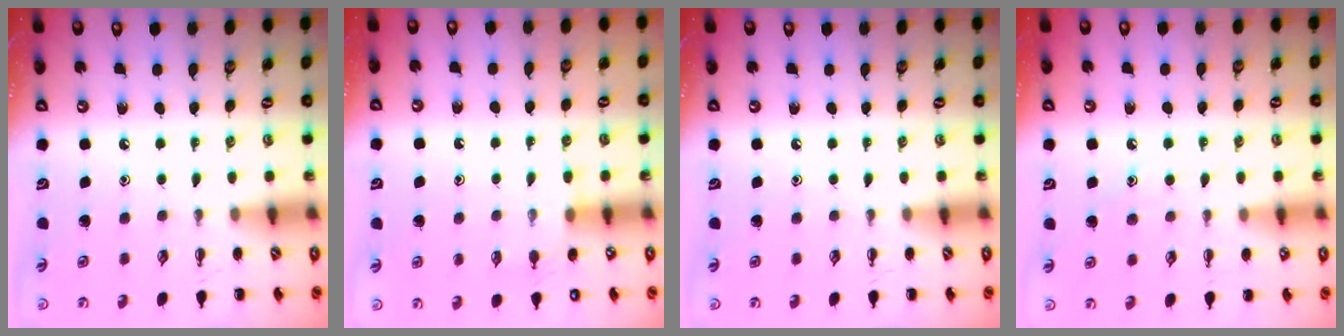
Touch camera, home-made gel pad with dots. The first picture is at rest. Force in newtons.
{"total": 6.8, "press": 6.8, "slide": 0.6}
{"total": 0.0}
{"total": 7.4, "press": 7.3, "slide": 1.6}